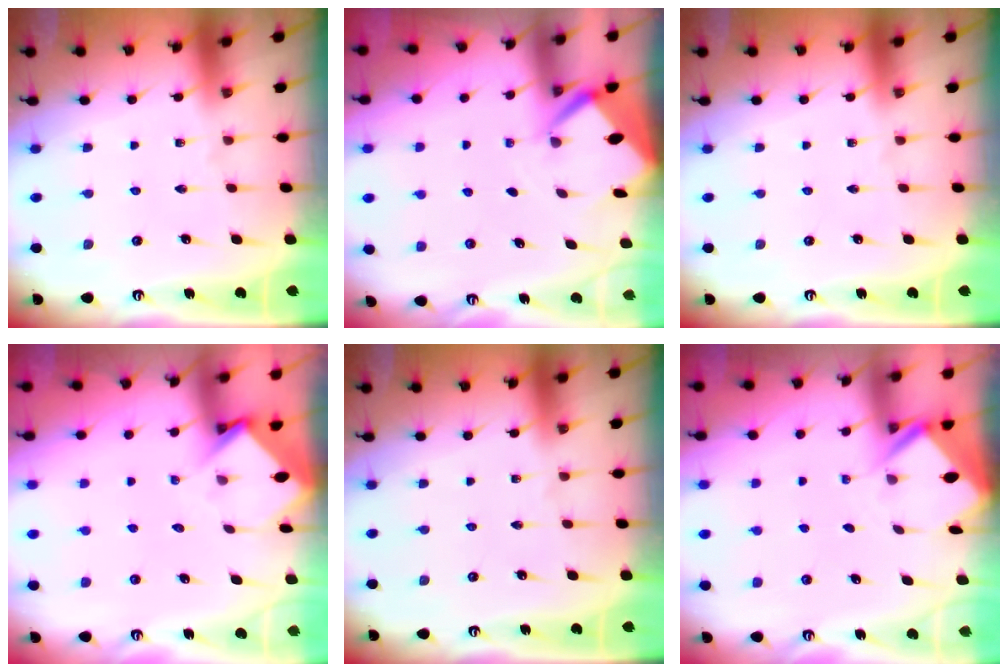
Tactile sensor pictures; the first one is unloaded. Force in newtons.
{"total": 3.0, "press": 3.0, "slide": 0.2}
{"total": 0.0}
{"total": 3.2, "press": 3.2, "slide": 0.3}
{"total": 0.0}
{"total": 2.4, "press": 2.4, "slide": 0.1}